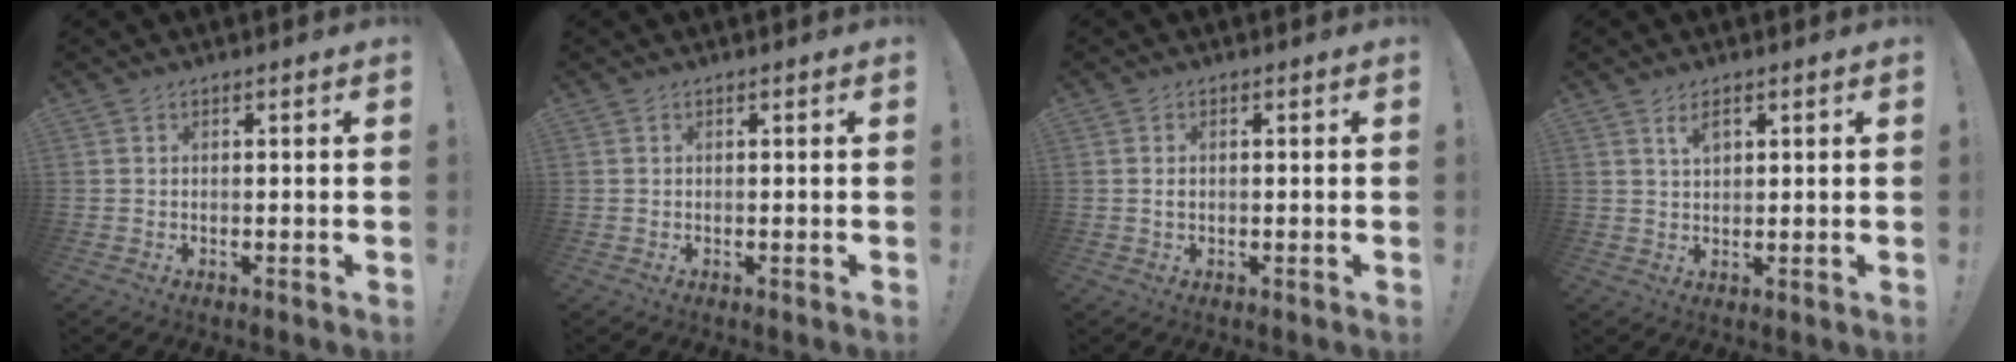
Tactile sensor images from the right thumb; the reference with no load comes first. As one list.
[{"total": 0.0}, {"total": 0.9, "force": [0.2, 0.7, 0.6], "torque": [-0.013, 0.005, 0.004]}, {"total": 3.6, "force": [2.1, 1.4, 2.5], "torque": [-0.037, -0.005, 0.035]}]